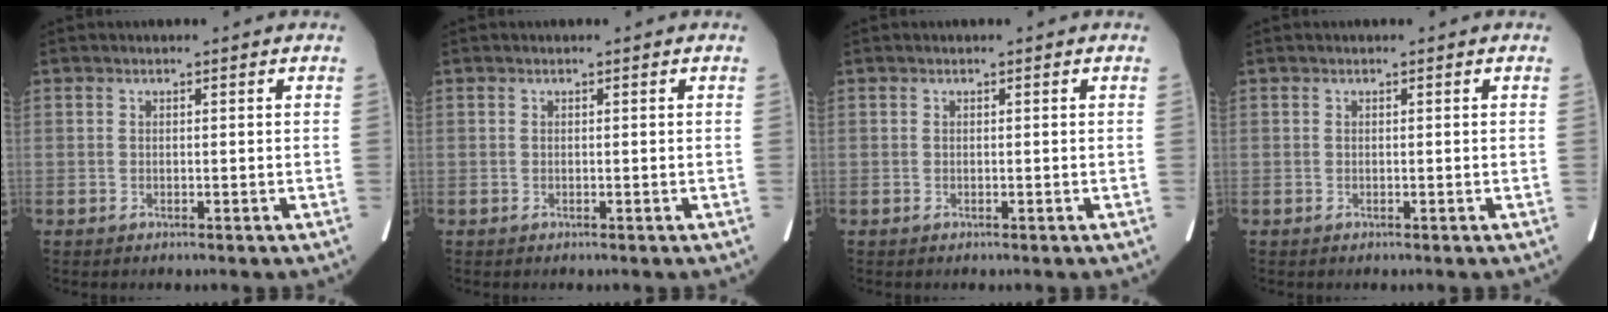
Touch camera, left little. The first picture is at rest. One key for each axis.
{"total": 0.0}
{"total": 0.0}
{"total": 0.0}